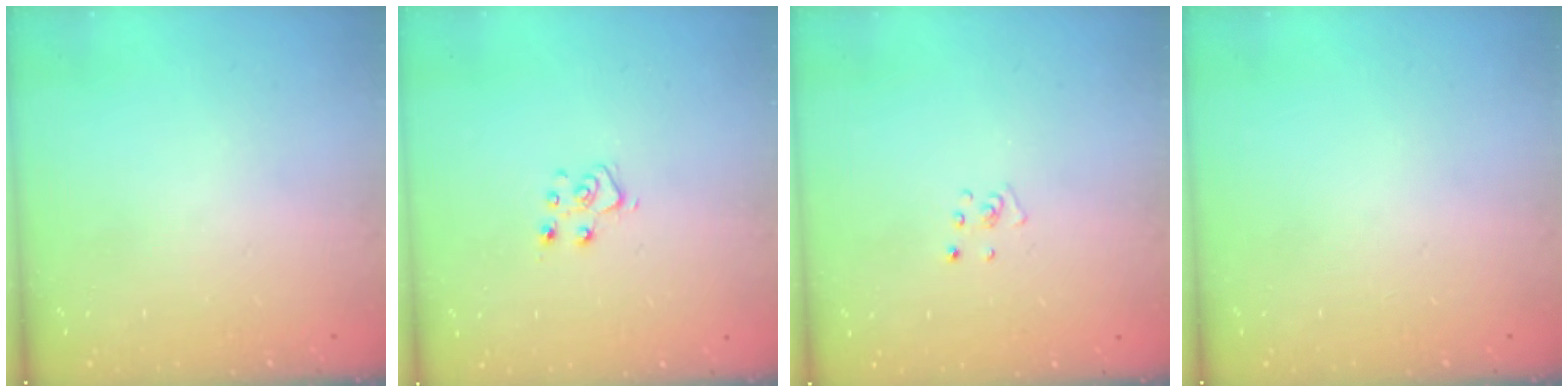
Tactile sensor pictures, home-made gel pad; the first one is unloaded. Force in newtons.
{"total": 5.7, "press": 5.7, "slide": 0.5}
{"total": 2.2, "press": 2.2, "slide": 0.2}
{"total": 0.0}